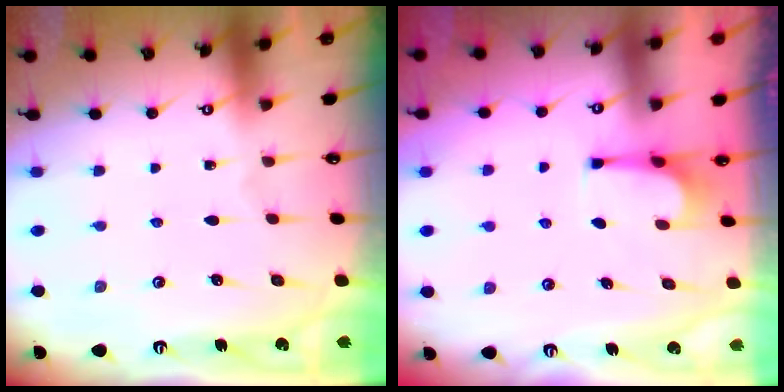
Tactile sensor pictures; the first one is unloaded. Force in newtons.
{"total": 5.1, "press": 5.1, "slide": 0.5}